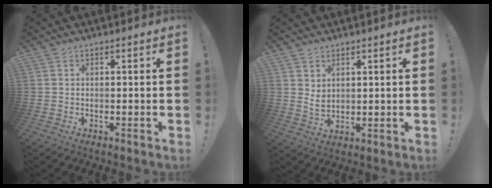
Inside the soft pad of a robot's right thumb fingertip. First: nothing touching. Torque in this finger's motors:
{"motor_torque": [-0.35, 0.46, 0.31, 0.29, -0.08]}